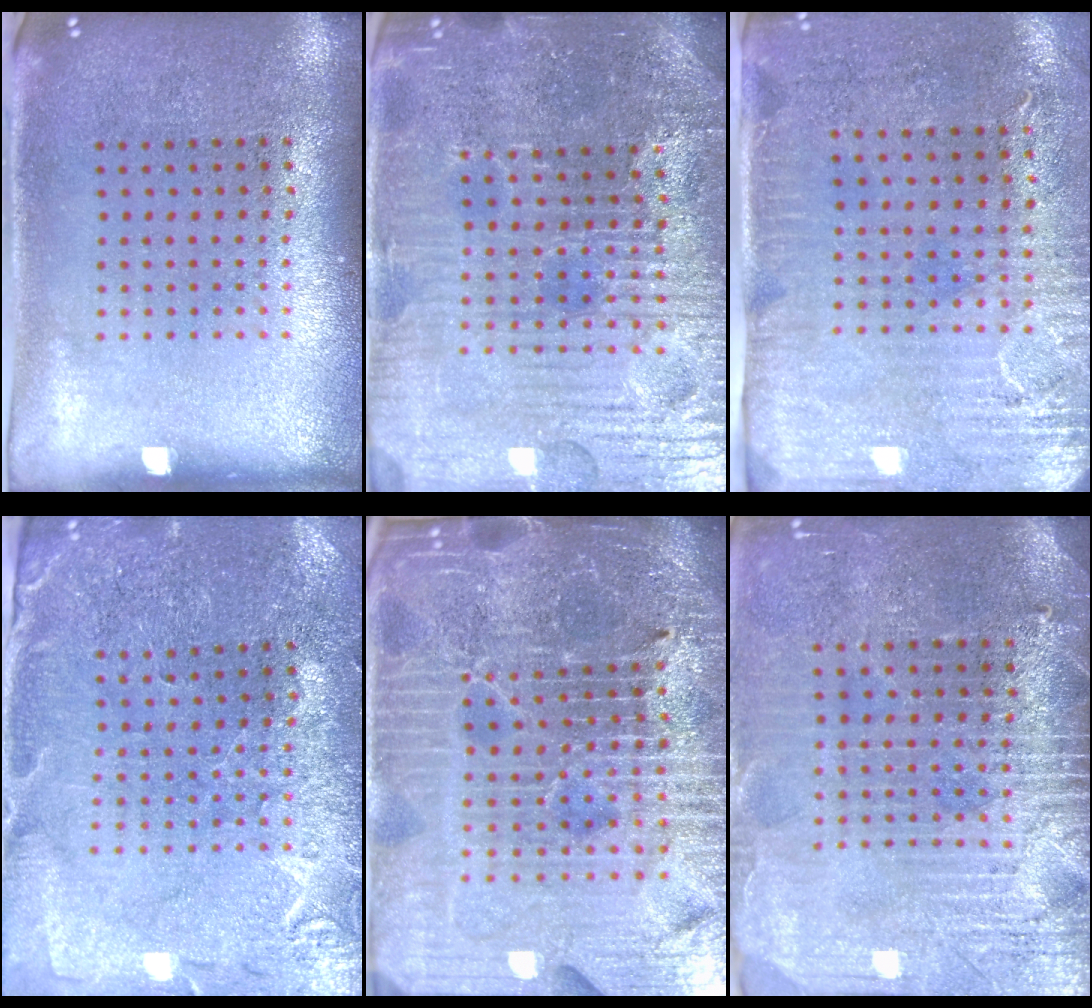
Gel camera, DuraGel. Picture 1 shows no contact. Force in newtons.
{"total": 5.6, "press": 5.3, "slide": 1.8}
{"total": 3.0, "press": 2.5, "slide": 1.7}
{"total": 0.7, "press": 0.7, "slide": 0.3}
{"total": 7.2, "press": 6.2, "slide": 3.6}
{"total": 3.7, "press": 3.5, "slide": 1.3}